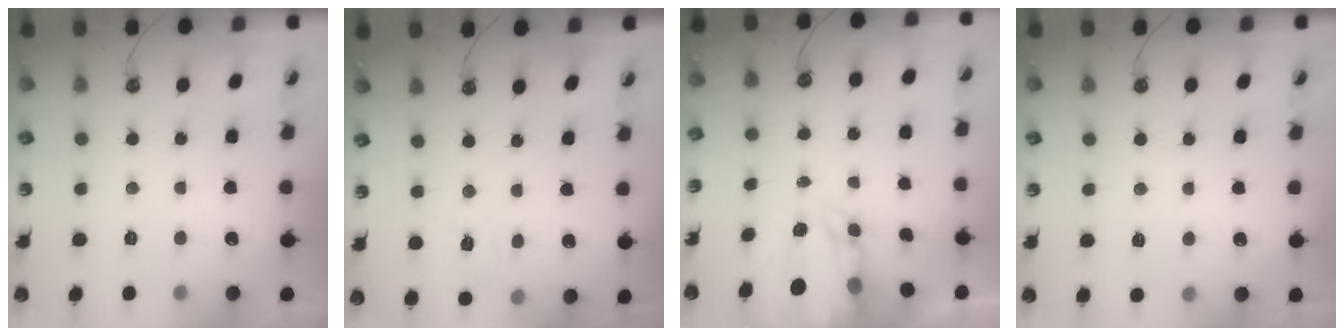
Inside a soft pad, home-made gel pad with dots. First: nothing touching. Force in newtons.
{"total": 5.3, "press": 5.2, "slide": 0.5}
{"total": 3.9, "press": 3.9, "slide": 0.4}
{"total": 2.7, "press": 2.6, "slide": 0.4}